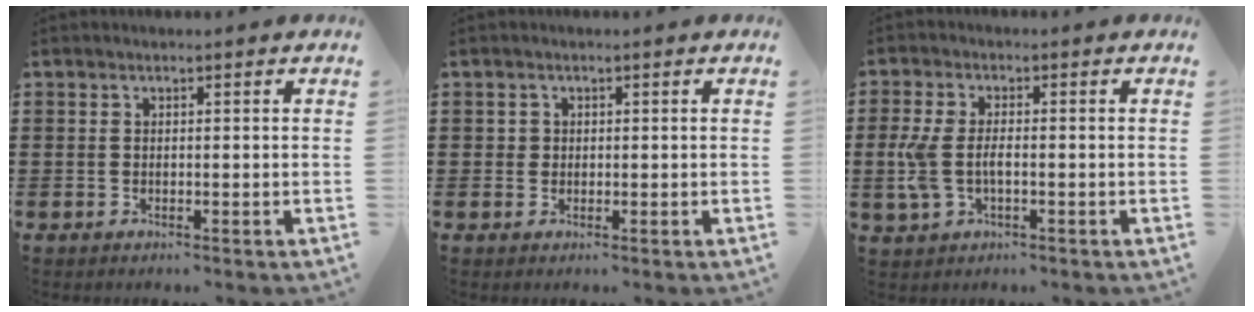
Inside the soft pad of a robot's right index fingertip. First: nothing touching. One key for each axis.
{"total": 1.0, "fx": 0.2, "fy": 1.0, "fz": 0.2, "tx": -0.006, "ty": 0.005, "tz": 0.005}
{"total": 4.5, "fx": -0.7, "fy": 2.3, "fz": 3.8, "tx": -0.105, "ty": -0.008, "tz": -0.022}